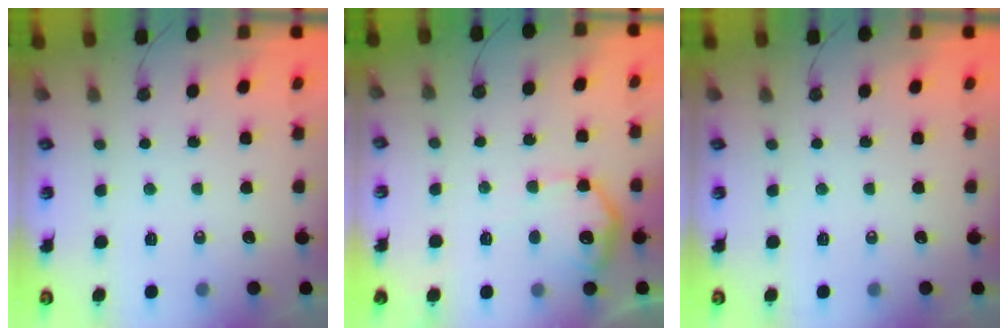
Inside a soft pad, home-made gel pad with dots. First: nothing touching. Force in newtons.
{"total": 11.8, "press": 11.8, "slide": 0.5}
{"total": 0.0}